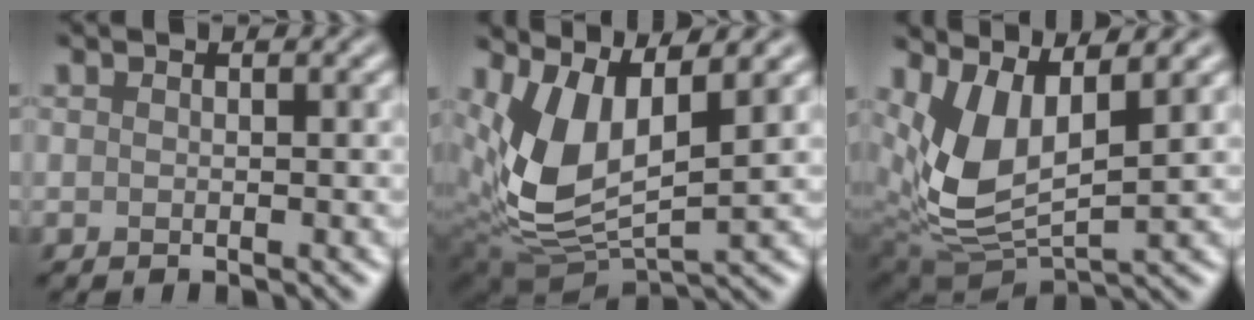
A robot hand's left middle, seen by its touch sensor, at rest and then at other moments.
{"total": 7.8, "force": [2.3, 3.9, 6.4], "torque": [-0.144, -0.014, 0.046]}
{"total": 7.1, "force": [2.2, 3.5, 5.7], "torque": [-0.131, -0.017, 0.045]}